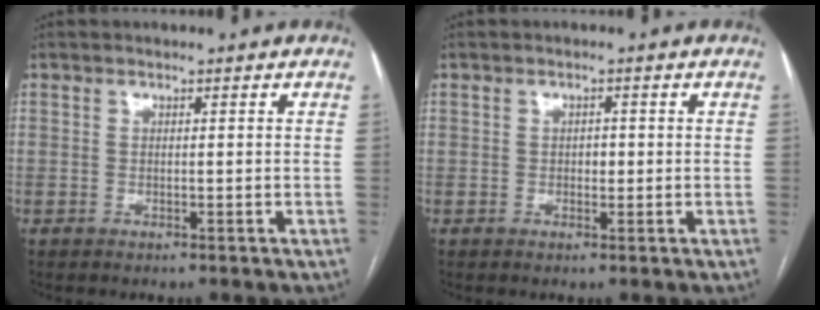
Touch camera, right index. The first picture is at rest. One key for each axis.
{"total": 1.4, "fx": -0.1, "fy": 1.0, "fz": 1.1, "tx": -0.015, "ty": 0.003, "tz": 0.000}